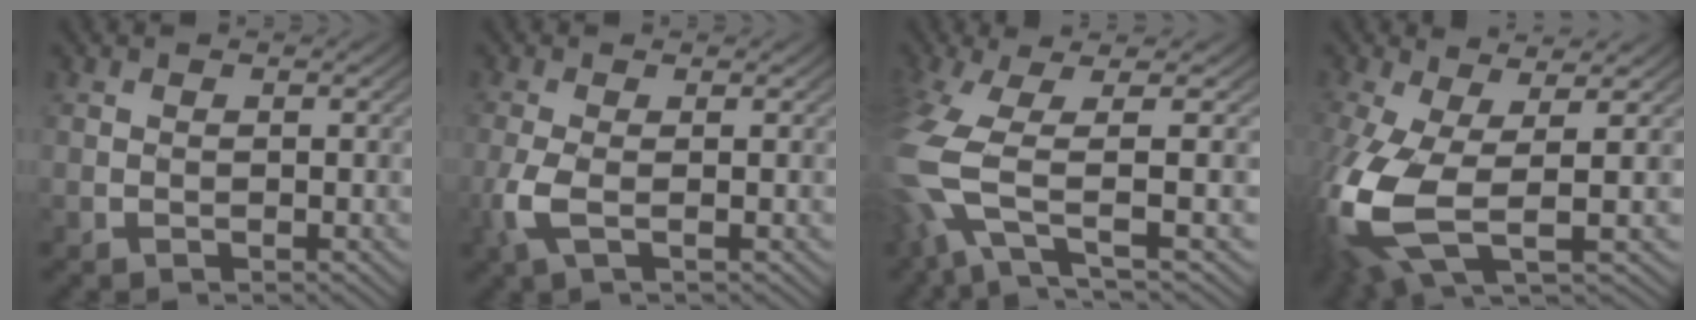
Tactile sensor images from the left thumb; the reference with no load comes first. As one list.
[{"total": 3.7, "force": [-1.1, 1.7, 3.1], "torque": [-0.083, 0.003, -0.029]}, {"total": 9.3, "force": [-4.0, 1.7, 8.3], "torque": [-0.207, -0.006, -0.084]}, {"total": 13.4, "force": [-2.9, 6.5, 11.3], "torque": [-0.293, -0.030, -0.047]}]